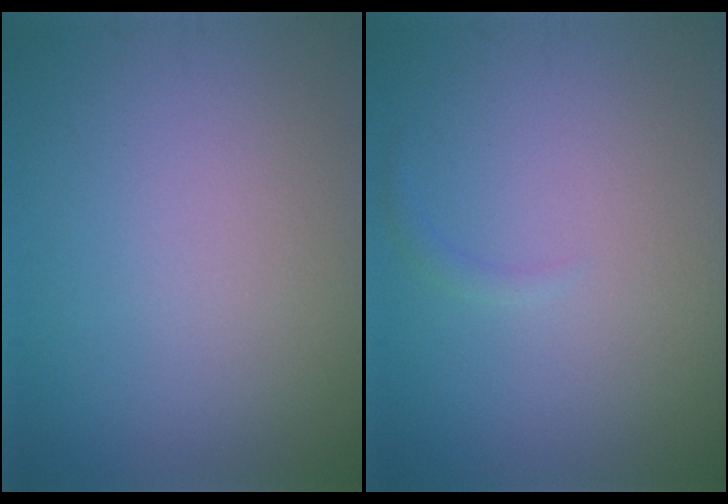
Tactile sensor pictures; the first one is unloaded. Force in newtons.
{"total": 0.7, "press": 0.7, "slide": 0.1}